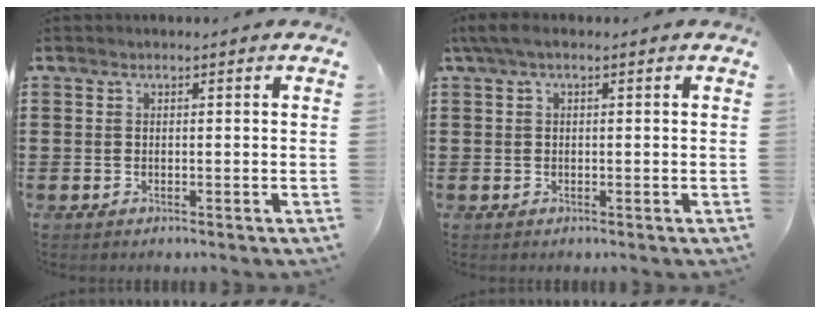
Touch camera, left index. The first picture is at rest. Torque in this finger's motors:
{"motor_torque": [0.12, -0.20, 0.23, 0.06]}